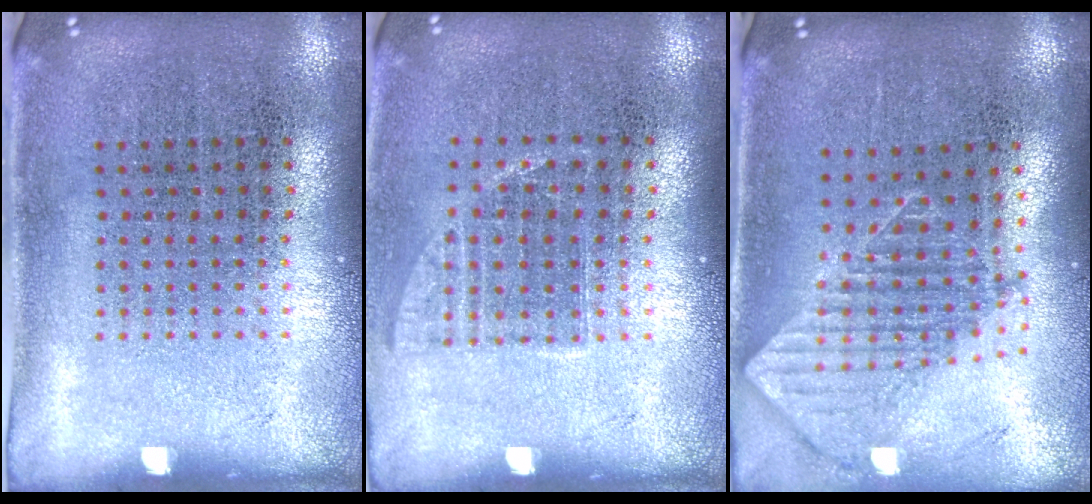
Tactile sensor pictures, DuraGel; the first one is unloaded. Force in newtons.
{"total": 0.9, "press": 0.8, "slide": 0.4}
{"total": 1.7, "press": 1.3, "slide": 1.0}